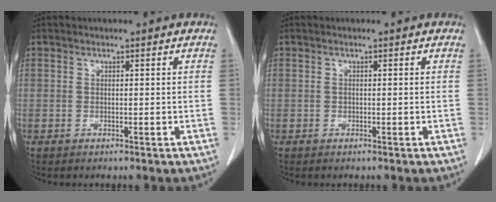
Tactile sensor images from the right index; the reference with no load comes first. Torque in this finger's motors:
{"motor_torque": [-0.08, 0.04, 0.03, 0.01]}